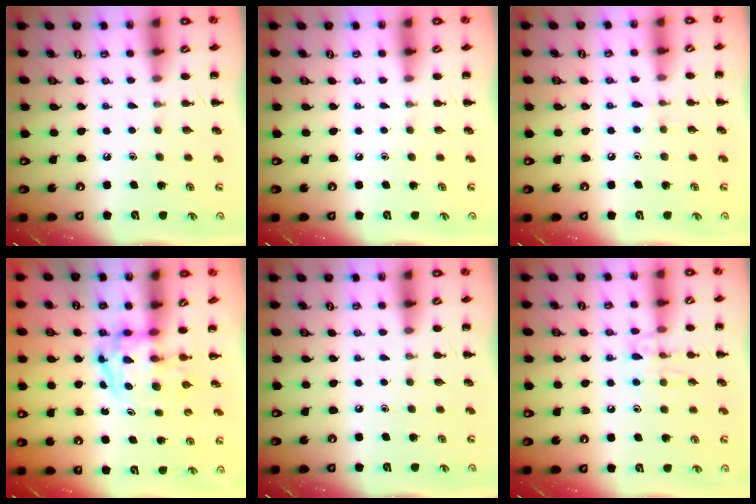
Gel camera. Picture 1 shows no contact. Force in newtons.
{"total": 0.0}
{"total": 3.7, "press": 3.4, "slide": 1.5}
{"total": 4.0, "press": 3.9, "slide": 0.7}
{"total": 0.0}
{"total": 9.5, "press": 9.4, "slide": 1.2}